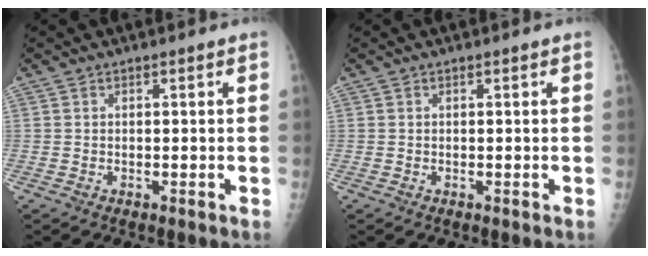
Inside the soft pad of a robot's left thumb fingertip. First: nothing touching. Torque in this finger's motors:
{"motor_torque": [0.00, 0.00, 0.00, 0.00, 0.00]}